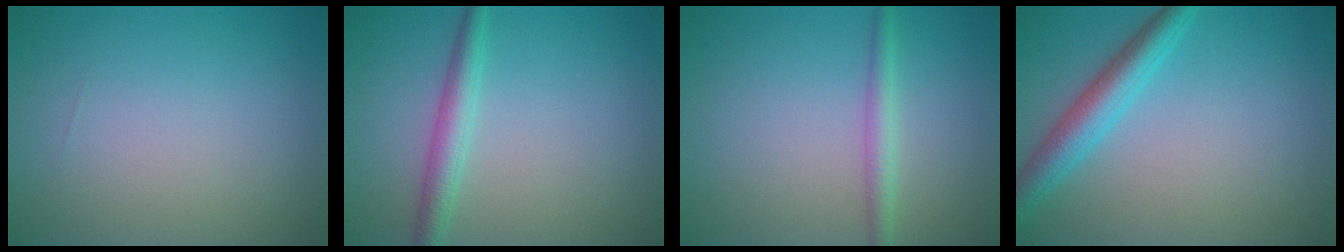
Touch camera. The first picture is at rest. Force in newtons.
{"total": 2.7, "press": 2.7, "slide": 0.0}
{"total": 2.0, "press": 2.0, "slide": 0.1}
{"total": 4.0, "press": 3.9, "slide": 0.2}